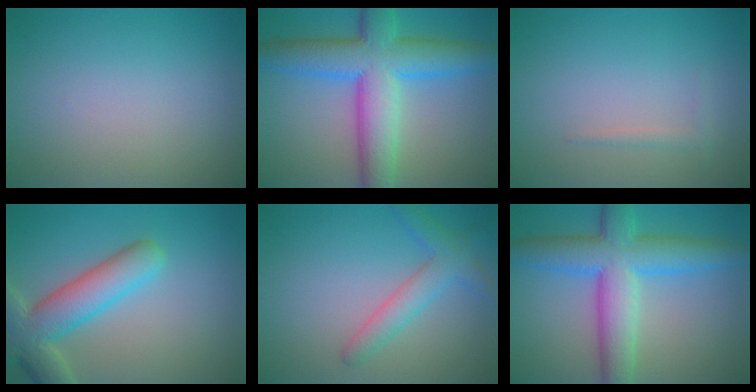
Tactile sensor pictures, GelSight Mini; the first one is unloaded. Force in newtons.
{"total": 10.0, "press": 10.0, "slide": 0.1}
{"total": 0.8, "press": 0.8, "slide": 0.0}
{"total": 6.8, "press": 6.8, "slide": 0.6}
{"total": 2.2, "press": 2.2, "slide": 0.2}
{"total": 8.4, "press": 8.4, "slide": 0.1}